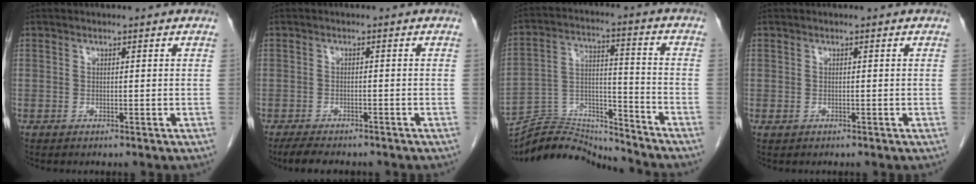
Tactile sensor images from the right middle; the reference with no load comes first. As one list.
[{"total": 5.7, "force": [-4.8, 1.9, 2.5], "torque": [-0.042, -0.010, -0.070]}, {"total": 14.3, "force": [-14.2, 0.5, 0.8], "torque": [-0.018, 0.033, -0.250]}, {"total": 0.6, "force": [-0.3, 0.5, 0.3], "torque": [-0.008, 0.001, -0.002]}]